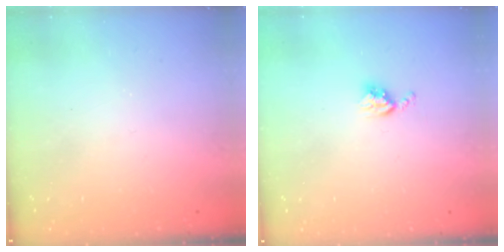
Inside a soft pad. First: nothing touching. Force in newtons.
{"total": 4.5, "press": 4.5, "slide": 0.6}